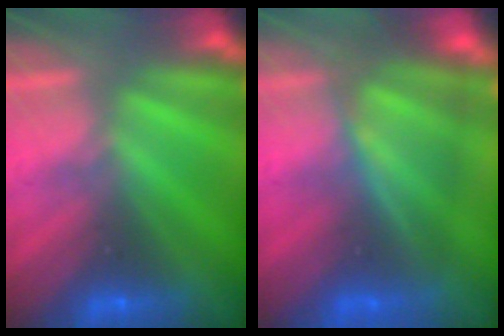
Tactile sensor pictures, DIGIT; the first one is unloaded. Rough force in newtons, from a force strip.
{"total": 4.9}